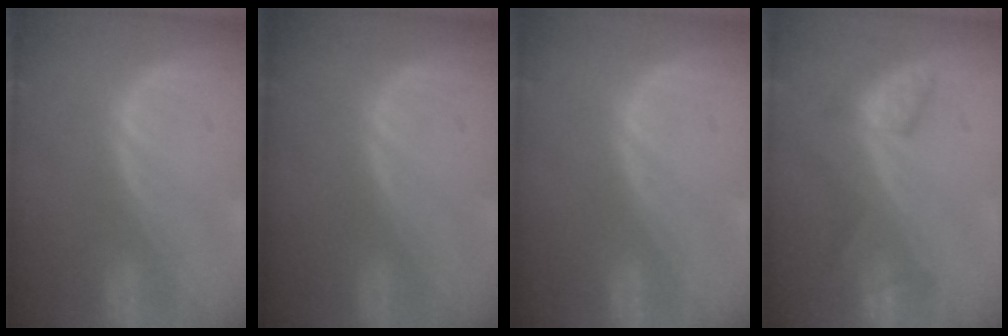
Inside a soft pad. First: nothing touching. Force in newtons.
{"total": 0.0}
{"total": 0.0}
{"total": 5.2, "press": 5.0, "slide": 1.2}